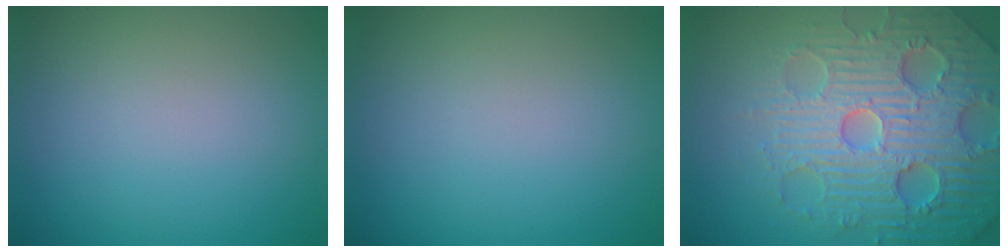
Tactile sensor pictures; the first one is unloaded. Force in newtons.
{"total": 0.0}
{"total": 7.6, "press": 7.4, "slide": 1.5}